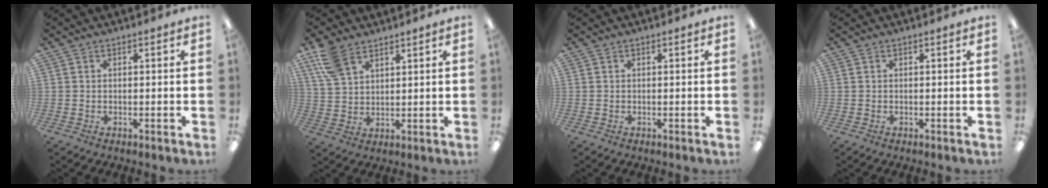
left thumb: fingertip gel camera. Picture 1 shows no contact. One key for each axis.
{"total": 8.4, "fx": 6.0, "fy": 4.2, "fz": 4.1, "tx": -0.097, "ty": -0.012, "tz": 0.117}
{"total": 0.0}
{"total": 0.0}